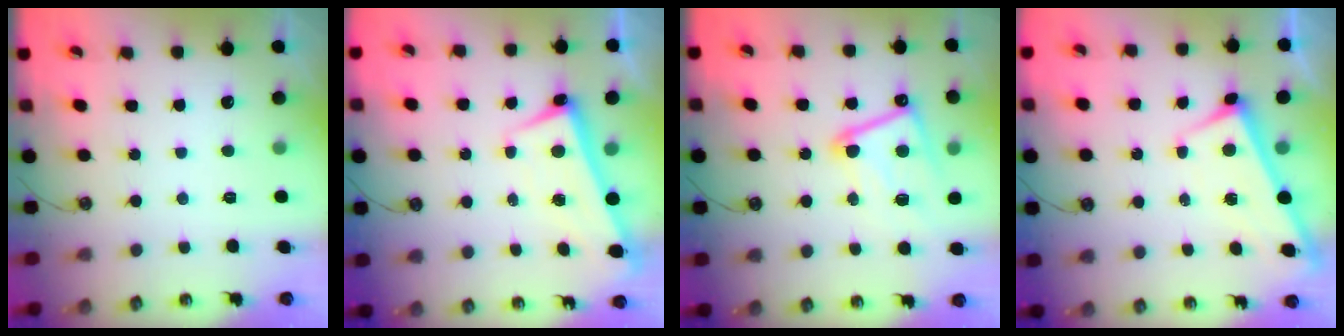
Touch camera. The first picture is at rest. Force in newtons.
{"total": 2.4, "press": 2.3, "slide": 0.7}
{"total": 11.1, "press": 11.0, "slide": 0.8}
{"total": 2.8, "press": 2.8, "slide": 0.3}